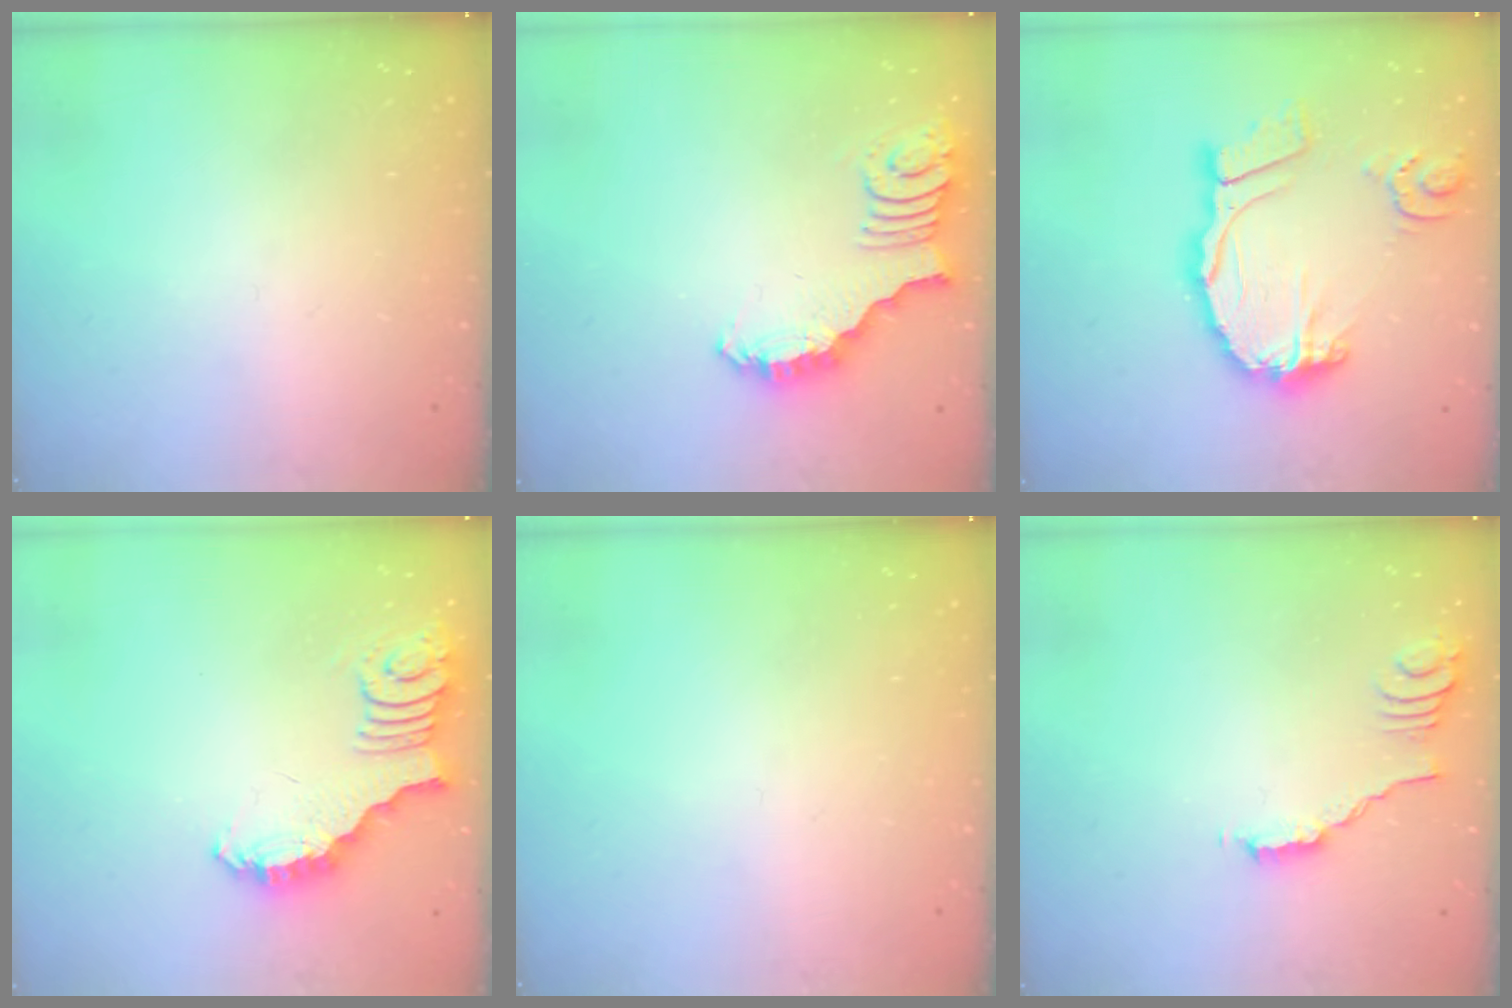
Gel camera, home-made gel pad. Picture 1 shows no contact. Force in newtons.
{"total": 2.5, "press": 2.5, "slide": 0.5}
{"total": 18.2, "press": 18.1, "slide": 2.0}
{"total": 2.5, "press": 2.5, "slide": 0.5}
{"total": 0.0}
{"total": 2.0, "press": 2.0, "slide": 0.5}